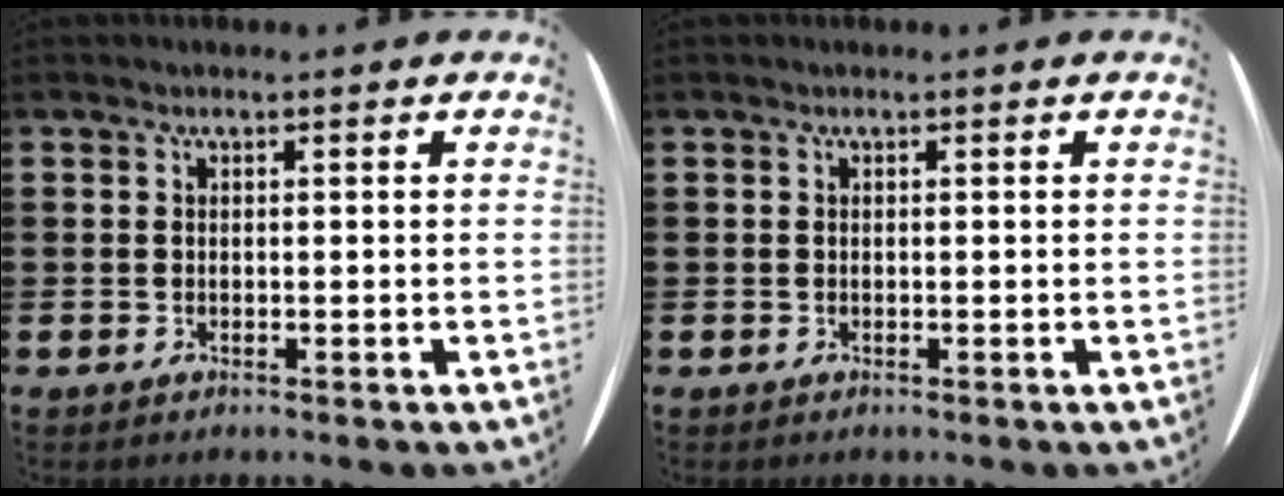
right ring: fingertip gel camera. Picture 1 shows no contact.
{"total": 0.0}